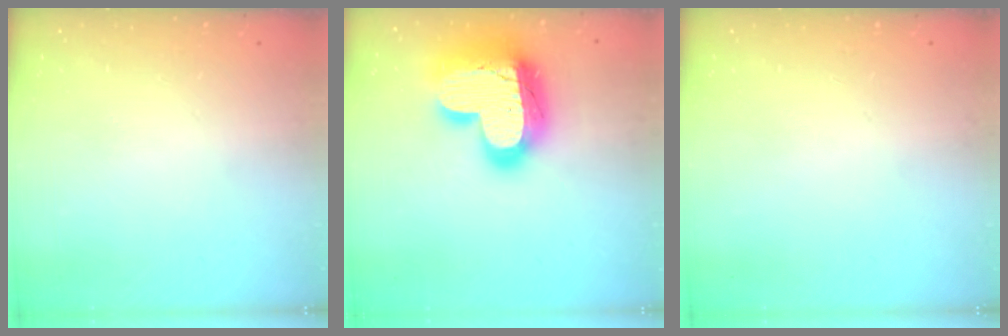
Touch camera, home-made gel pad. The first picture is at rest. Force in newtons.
{"total": 27.3, "press": 27.2, "slide": 2.0}
{"total": 0.0}